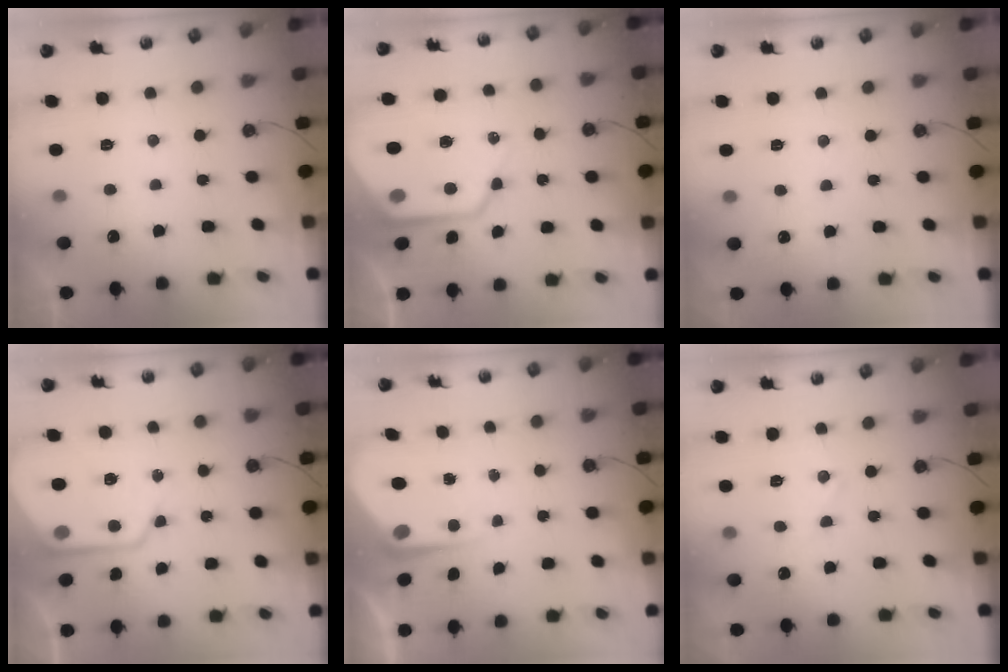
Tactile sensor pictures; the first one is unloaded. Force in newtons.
{"total": 17.3, "press": 17.2, "slide": 1.7}
{"total": 3.9, "press": 3.9, "slide": 0.7}
{"total": 13.3, "press": 13.2, "slide": 1.5}
{"total": 6.5, "press": 6.4, "slide": 0.6}
{"total": 7.4, "press": 7.4, "slide": 0.4}